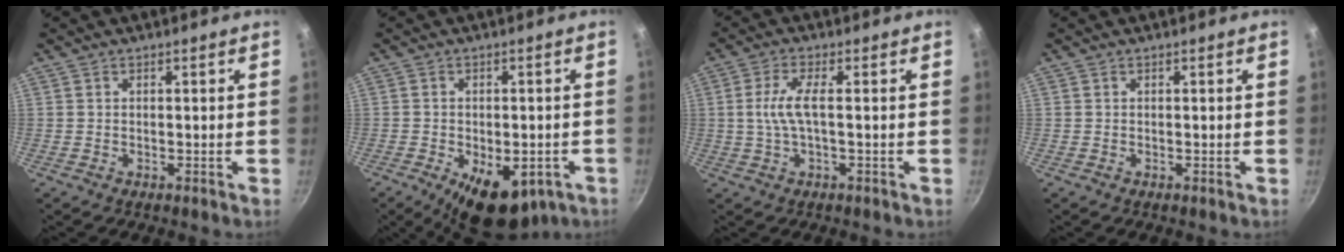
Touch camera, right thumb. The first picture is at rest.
{"total": 12.3, "force": [-5.2, 6.6, 9.0], "torque": [-0.095, 0.005, -0.059]}
{"total": 5.6, "force": [0.0, 1.5, 5.4], "torque": [-0.125, 0.011, -0.001]}
{"total": 0.0}